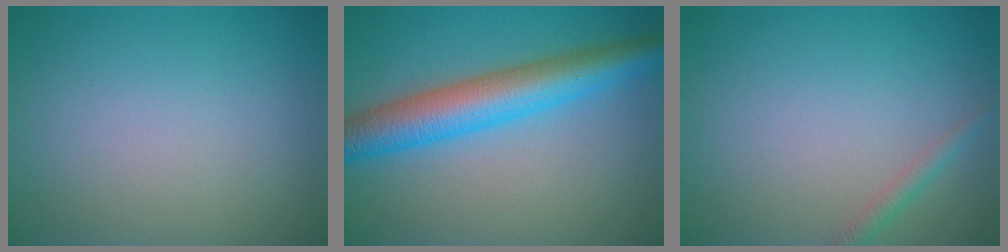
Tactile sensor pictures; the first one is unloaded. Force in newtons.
{"total": 7.0, "press": 6.9, "slide": 0.1}
{"total": 1.2, "press": 1.2, "slide": 0.1}